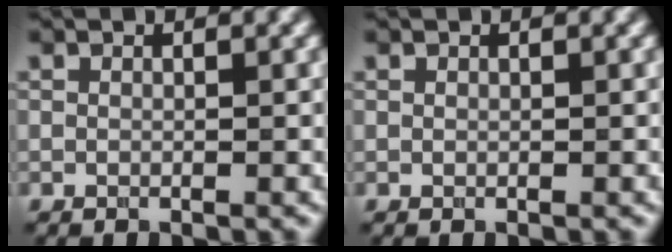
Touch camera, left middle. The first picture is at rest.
{"total": 0.0}